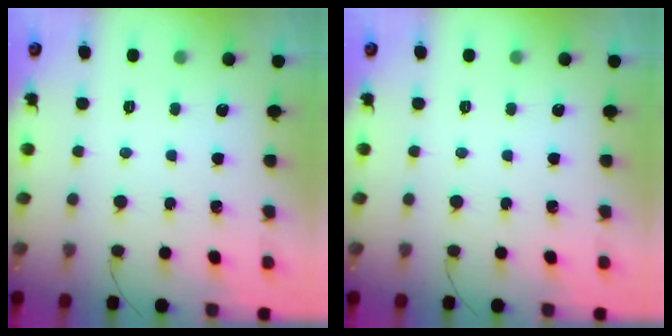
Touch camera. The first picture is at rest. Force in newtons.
{"total": 0.0}